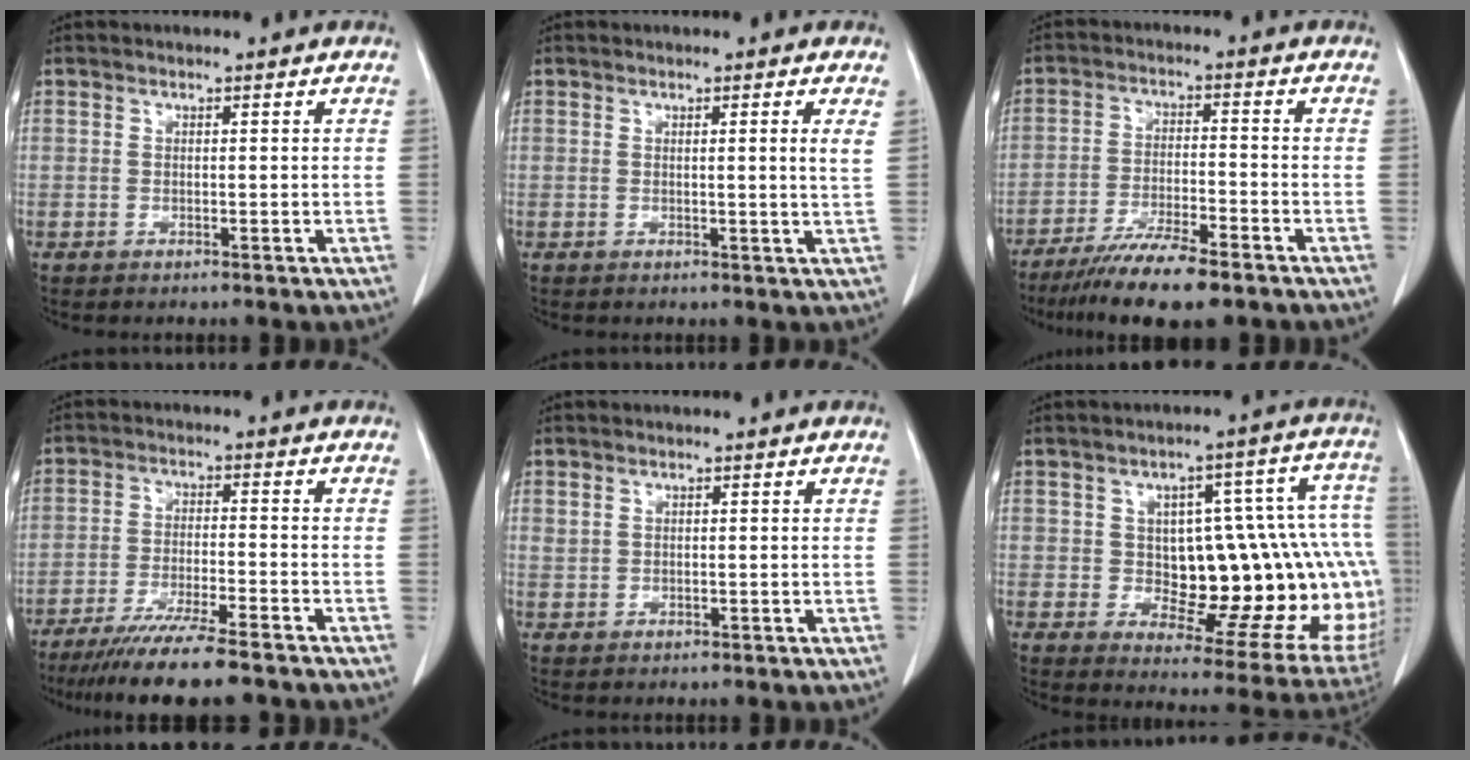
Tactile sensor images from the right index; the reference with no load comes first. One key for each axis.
{"total": 2.0, "fx": 0.7, "fy": -0.6, "fz": 1.8, "tx": -0.027, "ty": -0.006, "tz": 0.010}
{"total": 10.8, "fx": -8.3, "fy": 1.2, "fz": 6.8, "tx": -0.112, "ty": -0.025, "tz": -0.138}
{"total": 12.4, "fx": -10.2, "fy": 0.4, "fz": 7.0, "tx": -0.106, "ty": -0.031, "tz": -0.162}
{"total": 0.5, "fx": 0.4, "fy": 0.3, "fz": 0.2, "tx": -0.001, "ty": 0.001, "tz": 0.009}
{"total": 21.7, "fx": -1.2, "fy": 7.4, "fz": 20.3, "tx": -0.172, "ty": 0.044, "tz": 0.010}